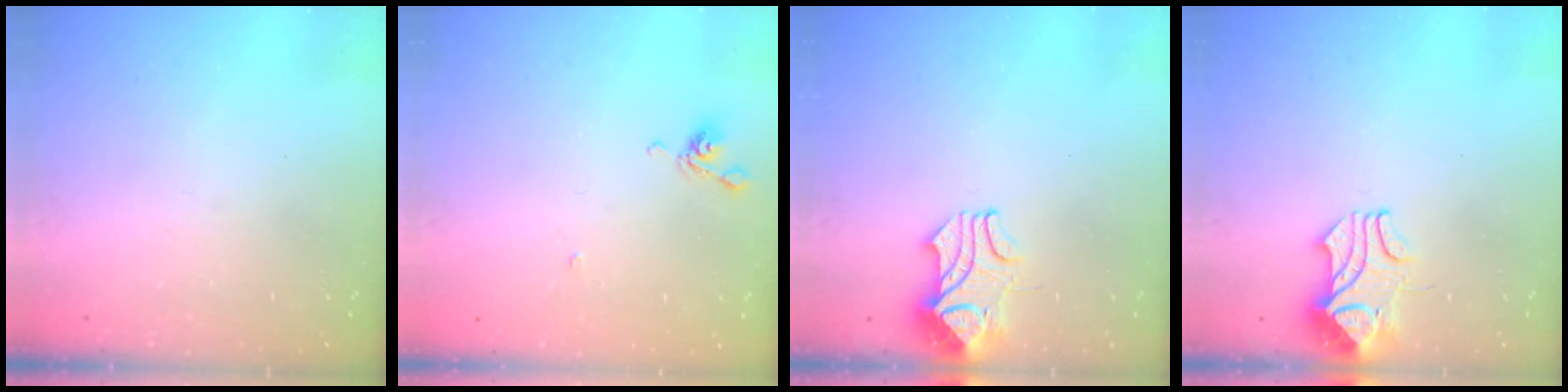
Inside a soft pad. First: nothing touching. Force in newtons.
{"total": 2.6, "press": 2.6, "slide": 0.2}
{"total": 2.1, "press": 1.9, "slide": 0.9}
{"total": 2.1, "press": 1.9, "slide": 0.9}